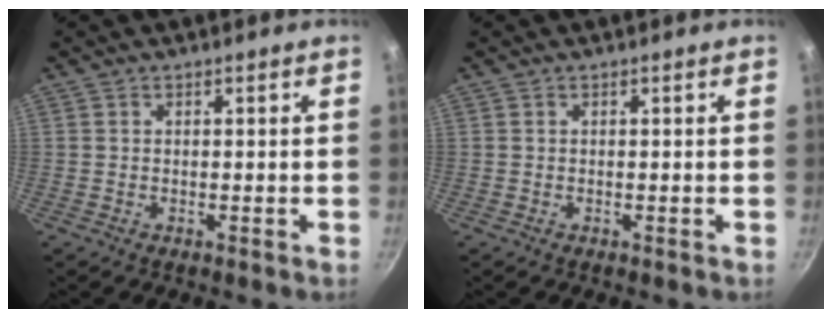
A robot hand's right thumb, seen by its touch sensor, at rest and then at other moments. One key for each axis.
{"total": 0.0}